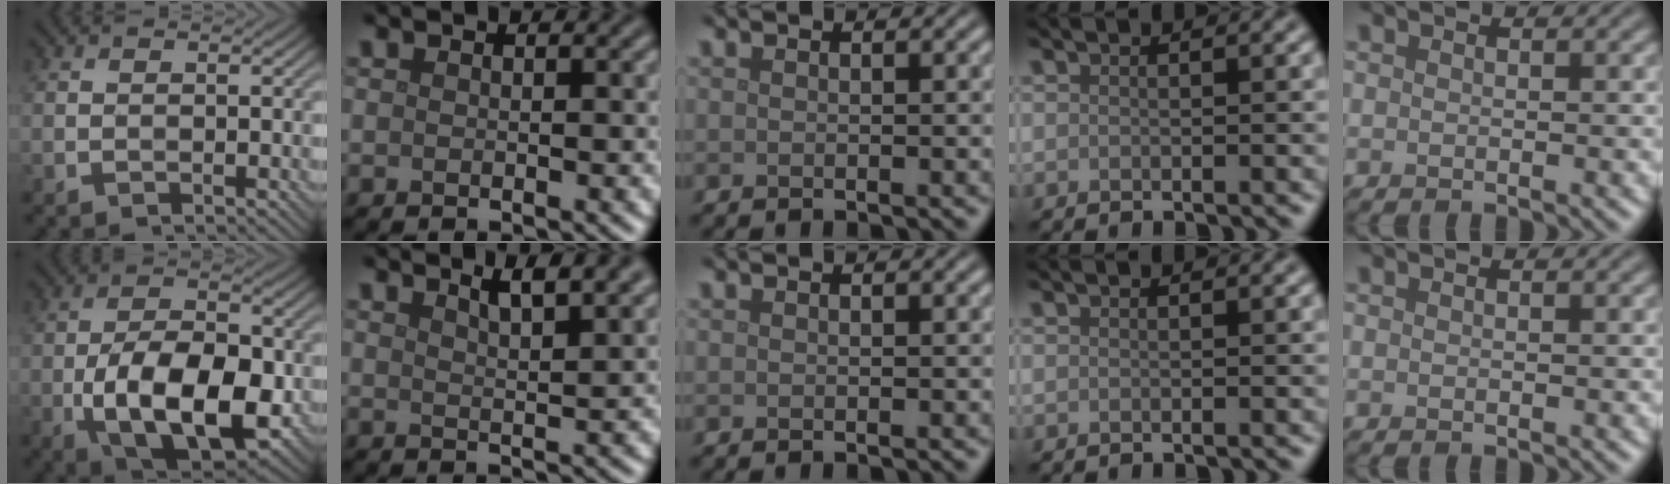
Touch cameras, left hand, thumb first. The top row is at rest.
{"thumb": {"total": 13.2, "force": [-4.3, 6.5, 10.6], "torque": [-0.197, -0.019, -0.078]}, "index": {"total": 4.3, "force": [3.0, 1.1, 2.9], "torque": [-0.024, 0.022, 0.028]}}